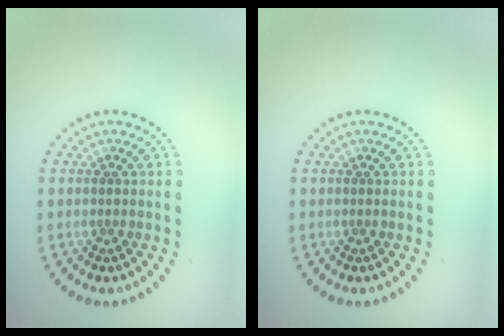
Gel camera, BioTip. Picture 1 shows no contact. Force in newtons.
{"total": 0.0}